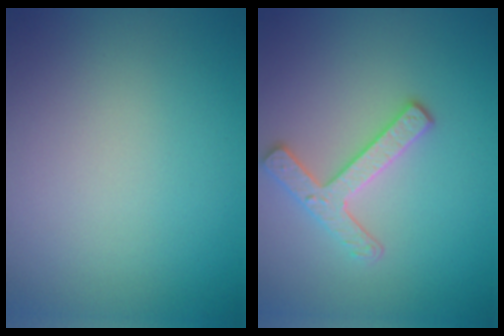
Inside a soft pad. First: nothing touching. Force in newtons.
{"total": 2.8, "press": 2.7, "slide": 0.9}